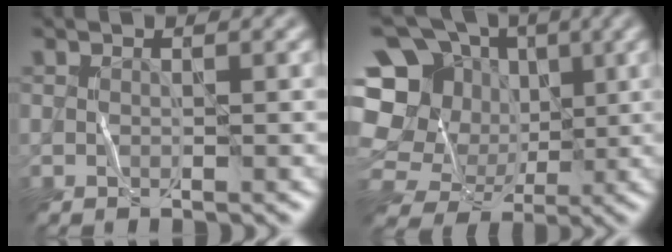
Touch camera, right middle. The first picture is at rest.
{"total": 16.5, "force": [0.6, 15.0, 6.8], "torque": [-0.178, 0.022, 0.000]}